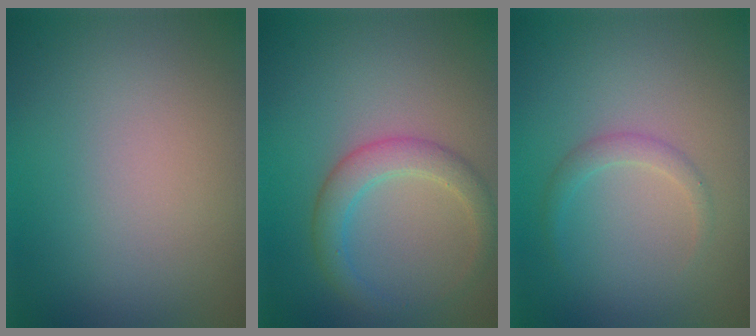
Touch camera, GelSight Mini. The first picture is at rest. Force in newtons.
{"total": 3.1, "press": 3.1, "slide": 0.3}
{"total": 1.3, "press": 1.3, "slide": 0.0}